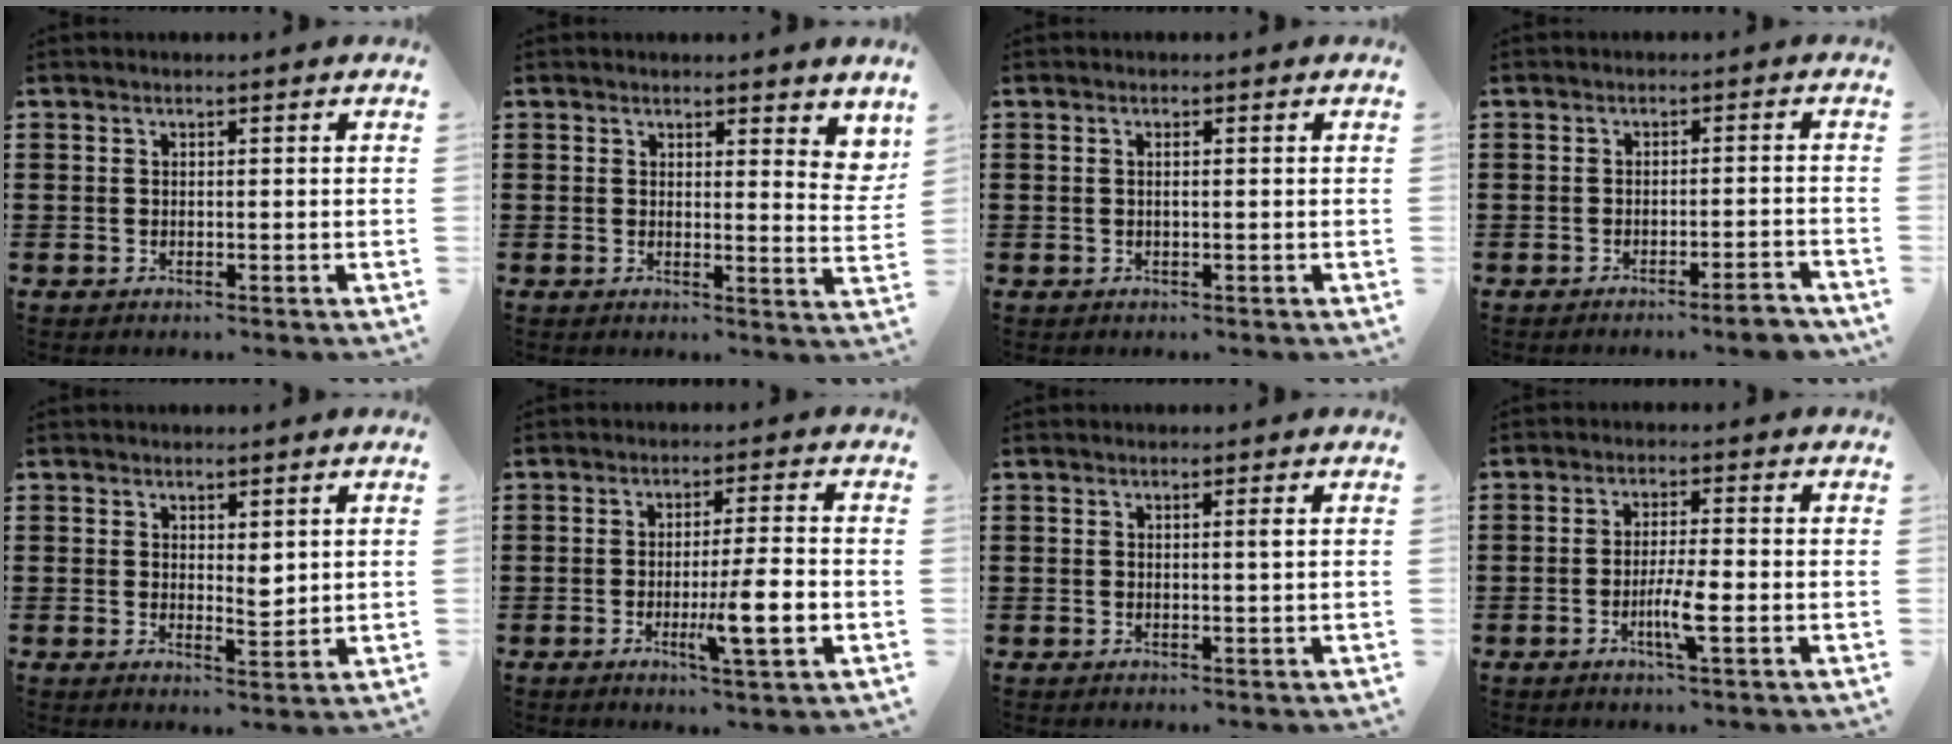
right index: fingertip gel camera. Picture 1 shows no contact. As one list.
[{"total": 2.7, "force": [2.4, 0.7, 1.2], "torque": [-0.016, -0.004, 0.041]}, {"total": 0.6, "force": [0.0, 0.0, 0.6], "torque": [-0.012, -0.003, 0.001]}, {"total": 3.3, "force": [-2.7, -0.1, 1.8], "torque": [-0.030, -0.006, -0.051]}, {"total": 2.6, "force": [1.4, 1.3, 1.8], "torque": [-0.020, -0.004, 0.023]}, {"total": 8.1, "force": [-2.1, 0.7, 7.8], "torque": [-0.129, -0.012, -0.034]}, {"total": 1.0, "force": [0.3, -0.2, 0.9], "torque": [-0.016, -0.003, 0.004]}, {"total": 5.0, "force": [-1.5, 0.6, 4.8], "torque": [-0.087, -0.006, -0.029]}]